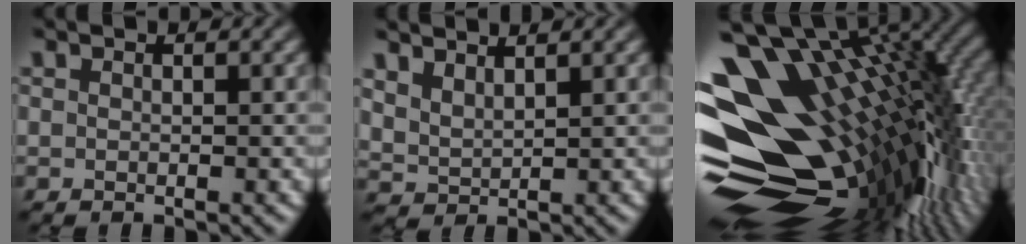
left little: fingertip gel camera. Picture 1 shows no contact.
{"total": 2.9, "force": [2.2, 1.1, 1.4], "torque": [-0.035, 0.003, 0.047]}
{"total": 17.8, "force": [2.0, 9.2, 15.0], "torque": [-0.245, 0.010, 0.044]}